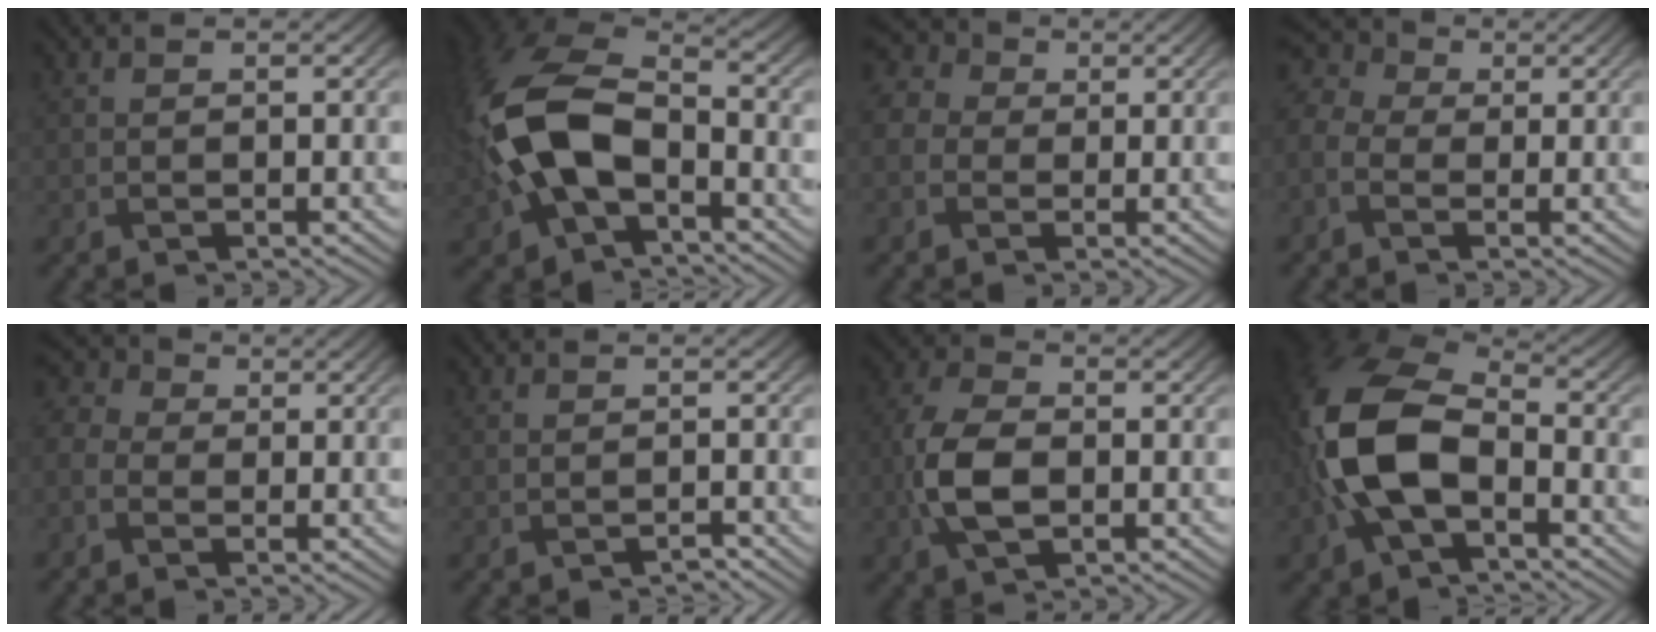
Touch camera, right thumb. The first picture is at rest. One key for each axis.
{"total": 15.5, "fx": -2.9, "fy": 9.3, "fz": 12.0, "tx": -0.302, "ty": -0.008, "tz": -0.064}
{"total": 6.0, "fx": -0.1, "fy": 5.3, "fz": 2.9, "tx": -0.104, "ty": 0.010, "tz": -0.014}
{"total": 6.1, "fx": -1.1, "fy": 4.6, "fz": 3.8, "tx": -0.124, "ty": 0.005, "tz": -0.031}
{"total": 4.6, "fx": -1.0, "fy": 3.7, "fz": 2.5, "tx": -0.081, "ty": 0.009, "tz": -0.037}
{"total": 0.7, "fx": -0.6, "fy": 0.1, "fz": 0.3, "tx": -0.004, "ty": 0.001, "tz": -0.012}
{"total": 7.2, "fx": -1.3, "fy": 4.1, "fz": 5.8, "tx": -0.143, "ty": 0.000, "tz": -0.031}
{"total": 14.1, "fx": -2.3, "fy": 8.0, "fz": 11.3, "tx": -0.279, "ty": 0.005, "tz": -0.061}